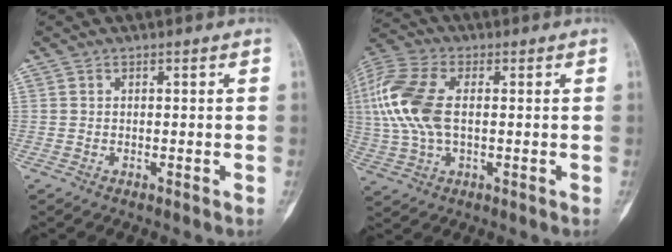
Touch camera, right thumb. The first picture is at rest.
{"total": 14.2, "force": [1.3, 7.8, 11.8], "torque": [-0.277, 0.016, 0.024]}